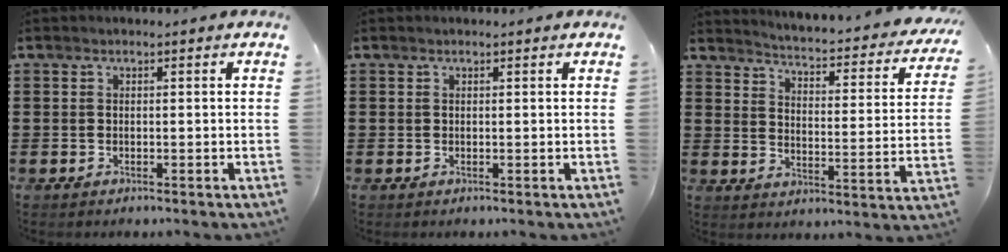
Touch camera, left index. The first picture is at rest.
{"total": 0.0}
{"total": 3.0, "force": [2.9, -0.3, 1.0], "torque": [-0.031, -0.038, 0.036]}